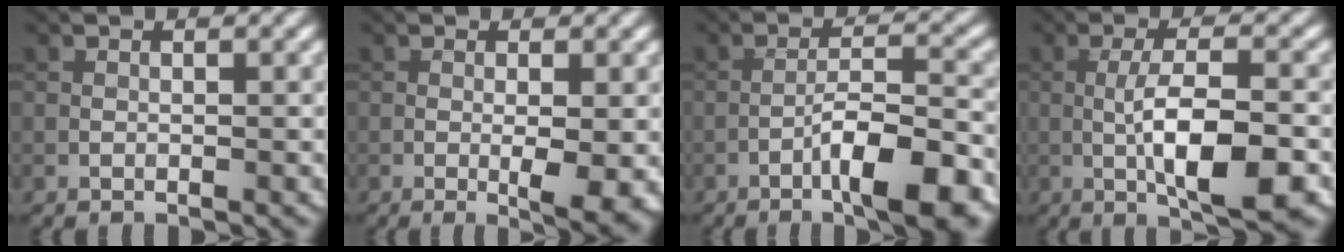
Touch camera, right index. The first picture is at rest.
{"total": 3.7, "force": [-0.6, 0.5, 3.6], "torque": [-0.056, -0.007, -0.007]}
{"total": 7.7, "force": [-4.1, 1.4, 6.4], "torque": [-0.101, 0.016, -0.067]}
{"total": 7.2, "force": [-1.7, 1.7, 6.8], "torque": [-0.115, 0.001, -0.029]}